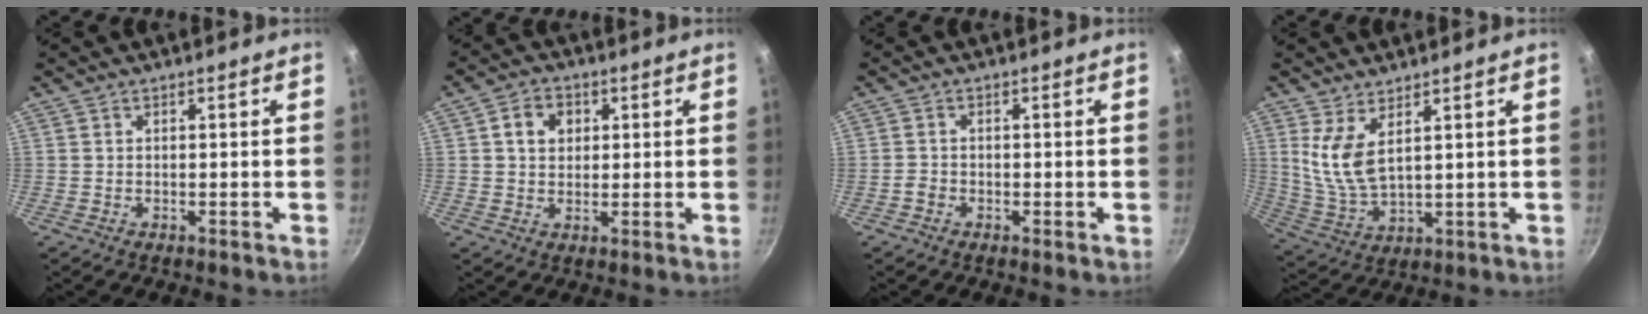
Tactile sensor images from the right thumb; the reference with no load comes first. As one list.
[{"total": 5.6, "force": [1.5, 4.5, 3.0], "torque": [-0.028, 0.006, 0.020]}, {"total": 1.4, "force": [-0.8, 0.9, 0.6], "torque": [-0.017, 0.004, -0.021]}, {"total": 8.1, "force": [3.6, 3.4, 6.4], "torque": [-0.127, -0.036, 0.081]}]